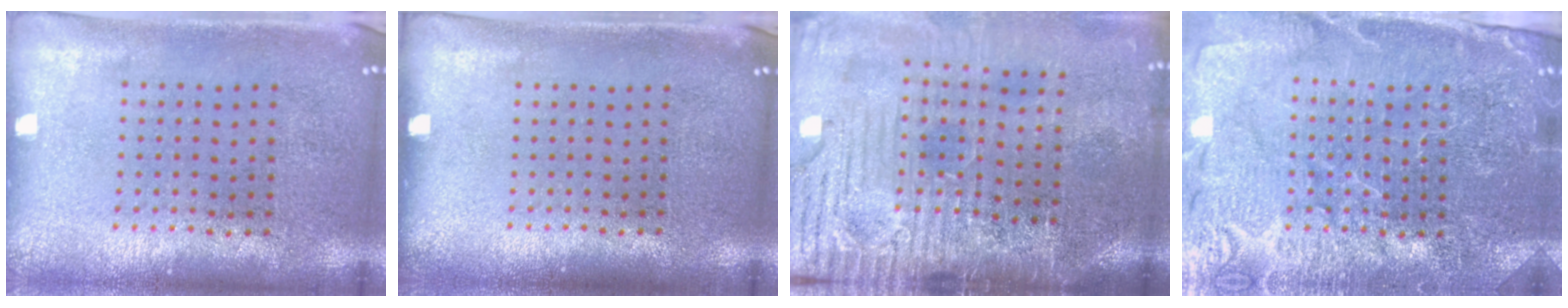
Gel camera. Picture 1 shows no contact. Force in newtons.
{"total": 0.0}
{"total": 4.8, "press": 4.2, "slide": 2.4}
{"total": 4.1, "press": 3.9, "slide": 1.3}